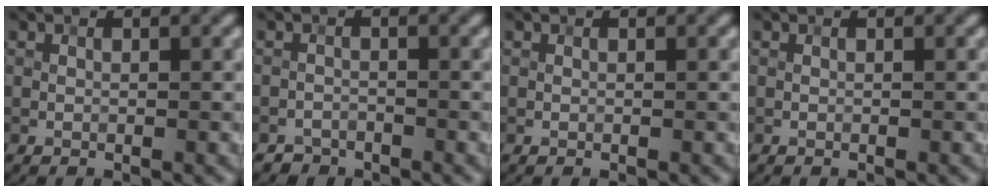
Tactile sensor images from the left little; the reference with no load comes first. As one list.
[{"total": 1.5, "force": [-1.3, 0.7, -0.2], "torque": [0.009, 0.008, -0.024]}, {"total": 0.0}, {"total": 0.0}]